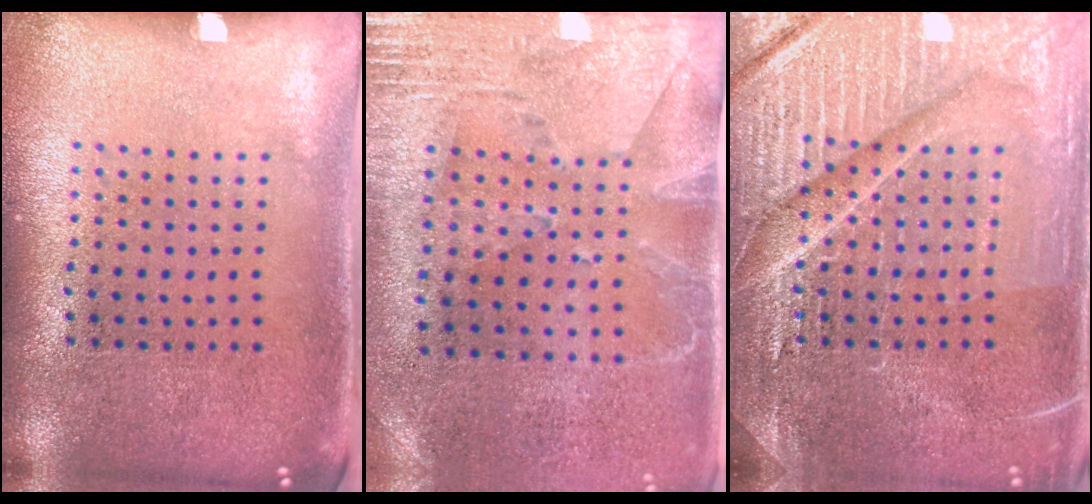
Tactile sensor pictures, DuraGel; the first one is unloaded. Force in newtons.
{"total": 2.7, "press": 2.3, "slide": 1.5}
{"total": 7.4, "press": 7.4, "slide": 1.0}